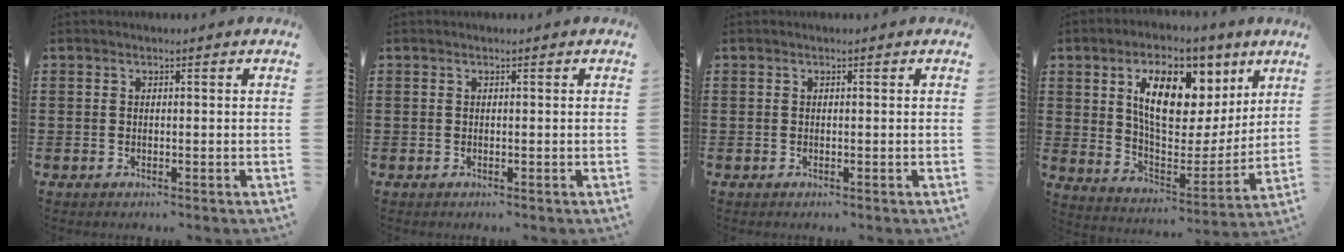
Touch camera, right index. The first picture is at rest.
{"total": 0.0}
{"total": 0.0}
{"total": 12.4, "force": [6.8, 6.5, 8.1], "torque": [-0.147, -0.016, 0.119]}